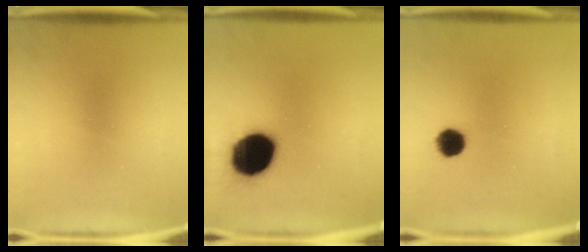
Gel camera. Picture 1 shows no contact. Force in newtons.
{"total": 19.3}
{"total": 5.1}